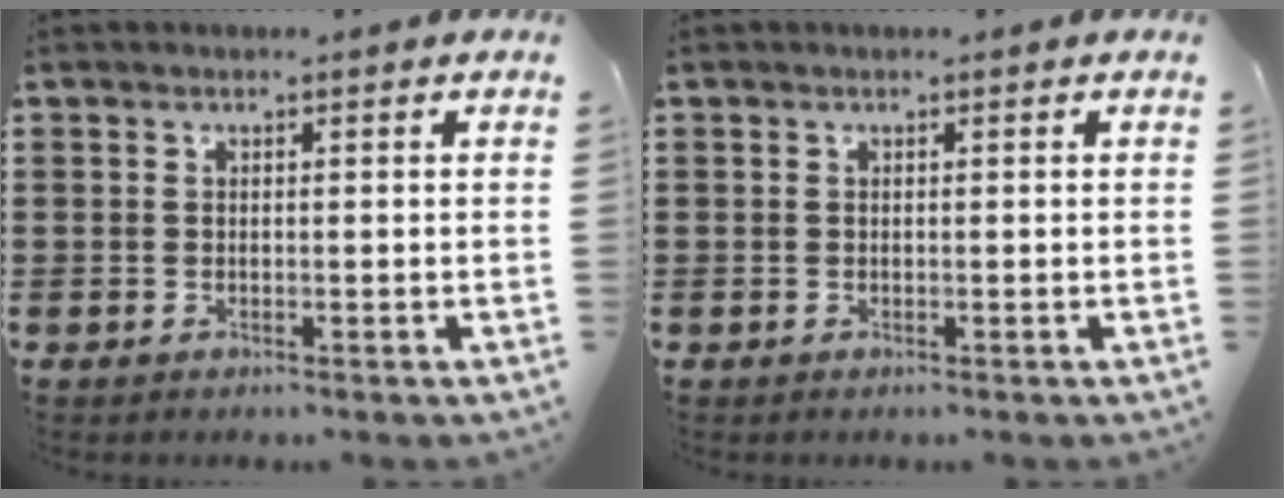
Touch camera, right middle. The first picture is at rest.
{"total": 0.0}